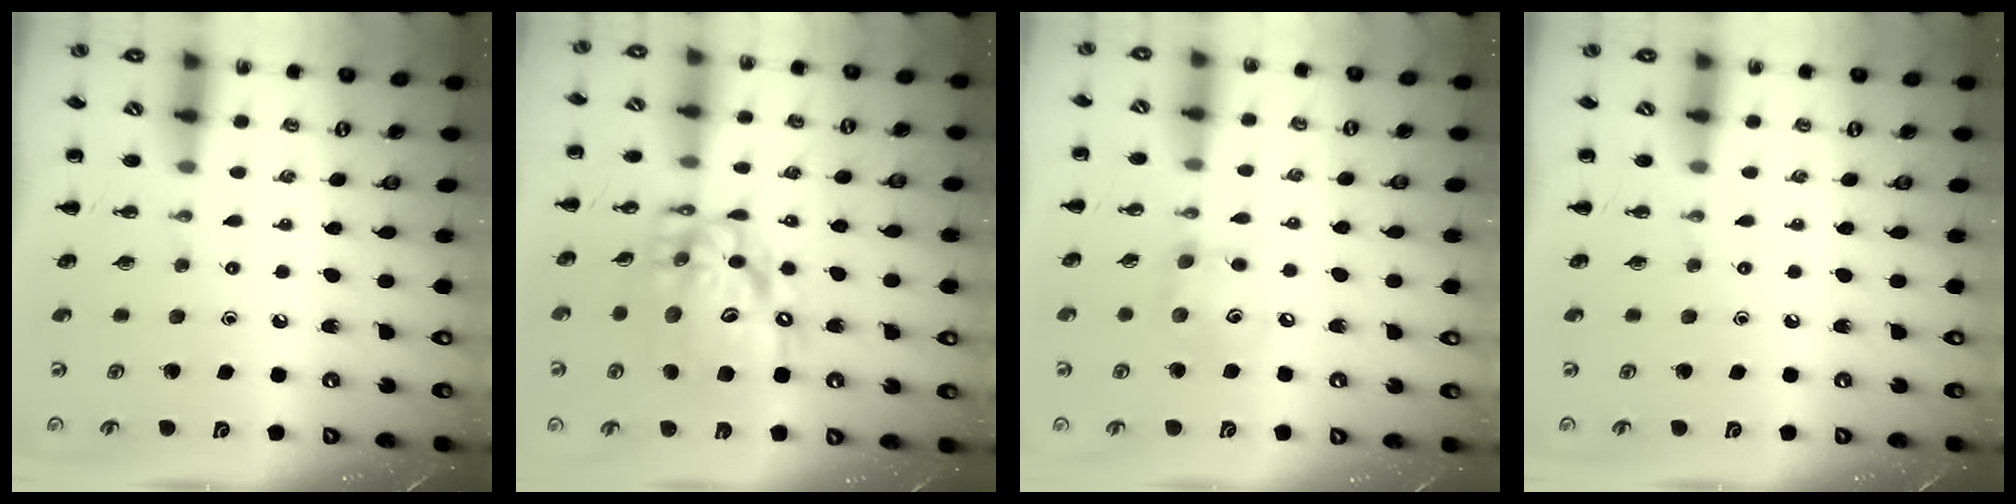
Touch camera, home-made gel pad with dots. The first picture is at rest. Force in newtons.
{"total": 17.4, "press": 16.8, "slide": 4.6}
{"total": 6.4, "press": 6.4, "slide": 0.6}
{"total": 0.0}